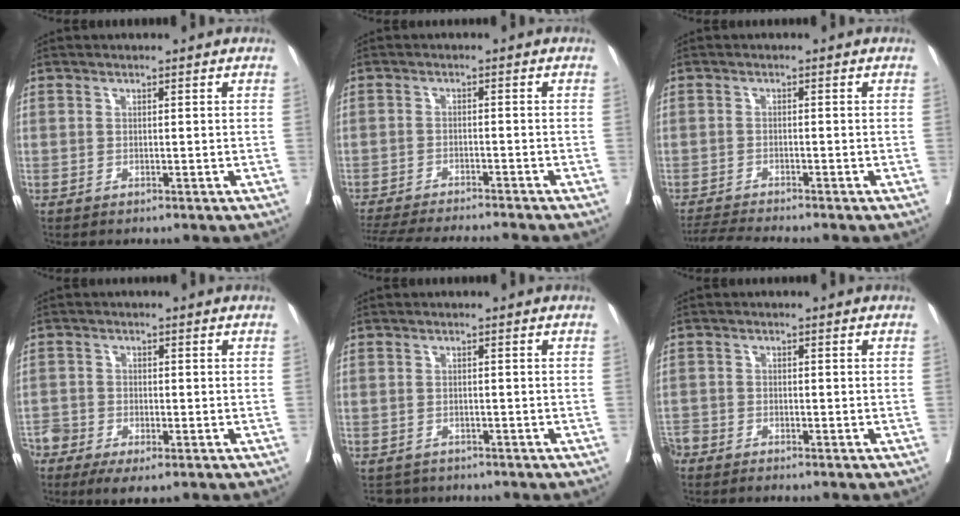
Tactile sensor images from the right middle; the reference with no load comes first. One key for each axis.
{"total": 13.4, "fx": -12.4, "fy": 0.5, "fz": 5.3, "tx": -0.080, "ty": -0.019, "tz": -0.181}
{"total": 4.1, "fx": -3.8, "fy": -1.1, "fz": 1.0, "tx": -0.017, "ty": -0.020, "tz": -0.069}
{"total": 5.4, "fx": -3.8, "fy": 2.0, "fz": 3.3, "tx": -0.060, "ty": -0.005, "tz": -0.069}
{"total": 2.6, "fx": -2.3, "fy": 1.1, "fz": -0.4, "tx": 0.004, "ty": -0.002, "tz": -0.038}
{"total": 4.4, "fx": -4.0, "fy": 1.1, "fz": 1.4, "tx": -0.023, "ty": -0.010, "tz": -0.077}